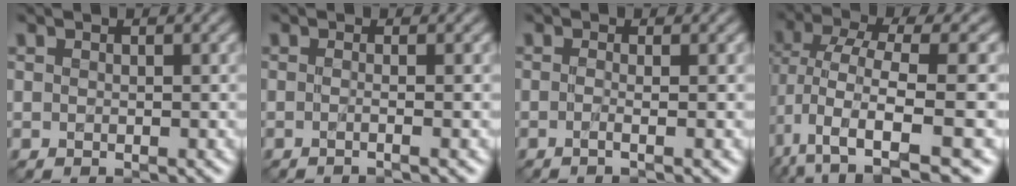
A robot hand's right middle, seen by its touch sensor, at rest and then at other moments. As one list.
[{"total": 2.4, "force": [-0.1, 1.2, 2.2], "torque": [-0.005, -0.010, -0.034]}, {"total": 2.3, "force": [-0.2, 1.0, 2.1], "torque": [-0.019, -0.011, -0.029]}, {"total": 7.6, "force": [-2.2, 2.9, 6.6], "torque": [-0.131, 0.000, -0.041]}]